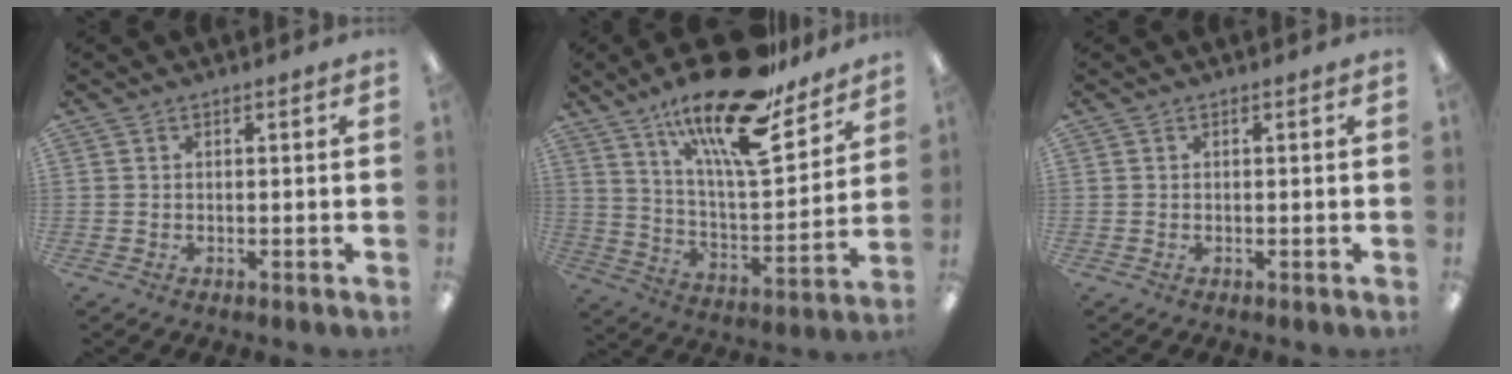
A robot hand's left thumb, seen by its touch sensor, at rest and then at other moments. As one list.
[{"total": 23.3, "force": [16.8, 6.6, 14.7], "torque": [-0.243, -0.105, 0.278]}, {"total": 0.0}]